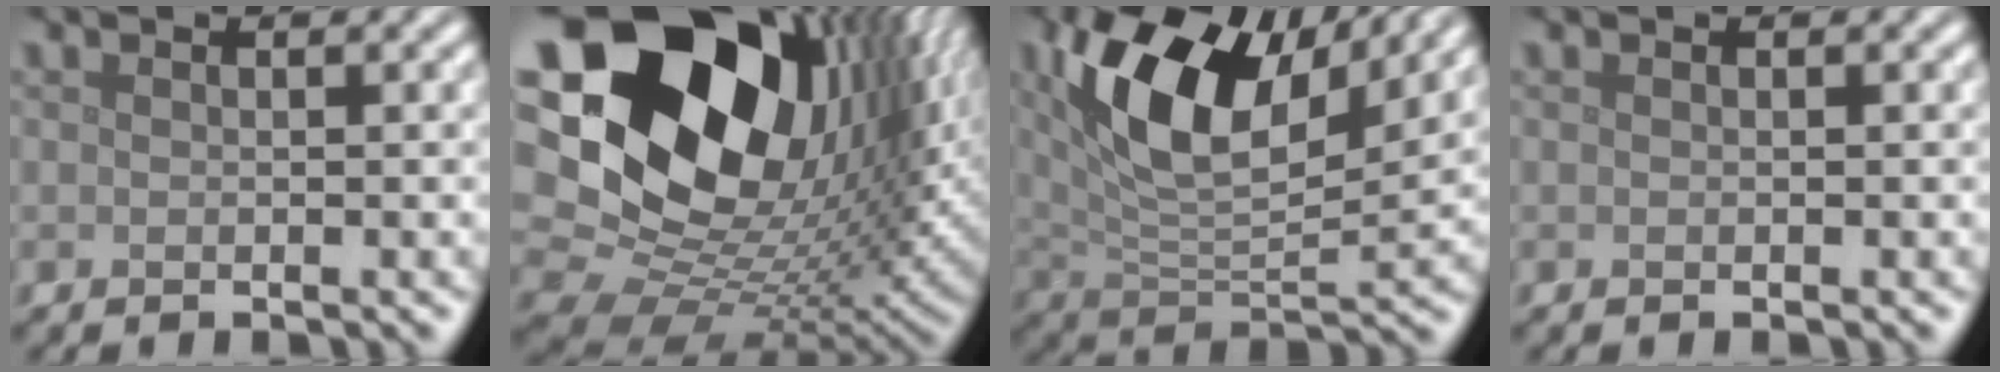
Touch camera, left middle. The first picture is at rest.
{"total": 22.5, "force": [7.4, 15.0, 15.0], "torque": [-0.318, 0.034, 0.151]}
{"total": 11.3, "force": [4.6, 5.5, 8.7], "torque": [-0.170, 0.004, 0.085]}
{"total": 0.0}